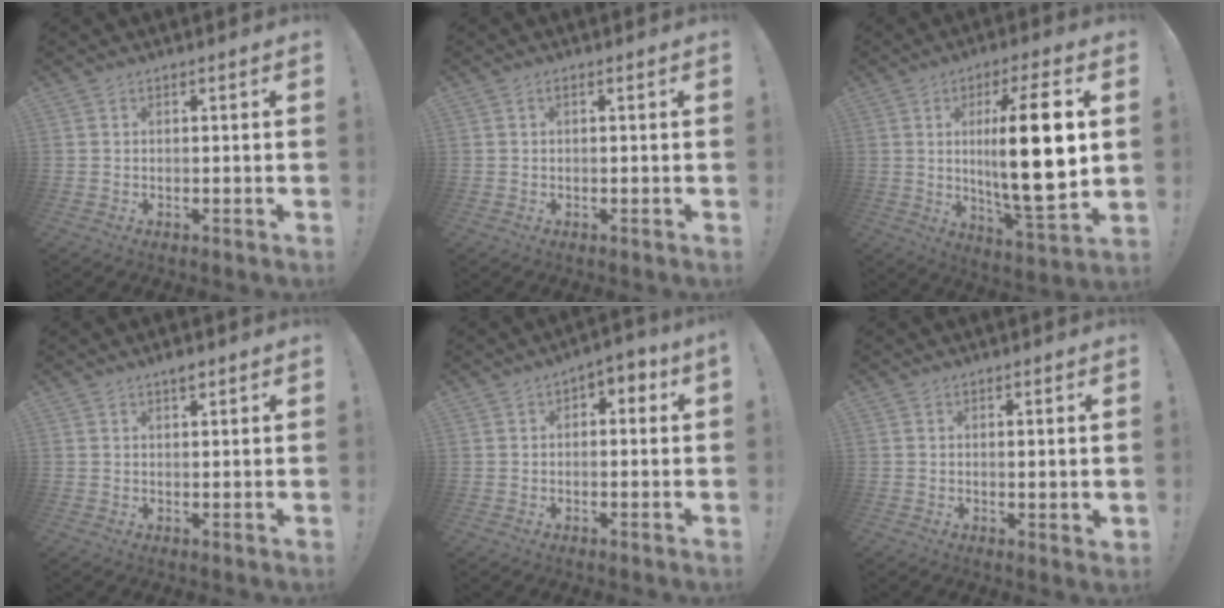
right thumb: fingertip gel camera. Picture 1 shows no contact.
{"total": 0.6, "force": [0.0, 0.3, 0.6], "torque": [-0.004, -0.001, -0.001]}
{"total": 20.1, "force": [2.3, 4.4, 19.5], "torque": [-0.325, -0.018, 0.022]}
{"total": 2.1, "force": [1.5, 0.7, 1.2], "torque": [-0.011, -0.006, 0.024]}
{"total": 3.0, "force": [-0.7, 1.9, 2.2], "torque": [-0.025, 0.009, -0.016]}
{"total": 1.6, "force": [0.7, 0.0, 1.4], "torque": [-0.014, -0.007, 0.009]}